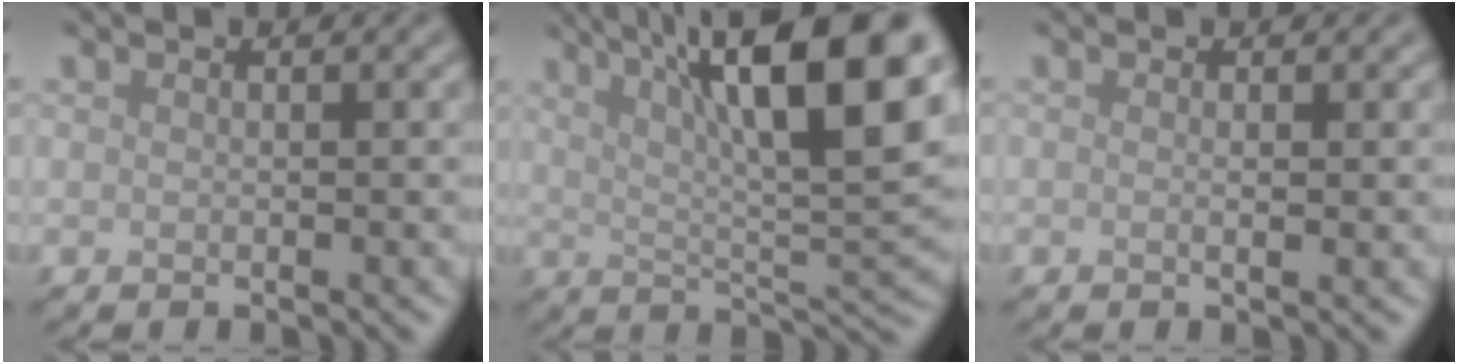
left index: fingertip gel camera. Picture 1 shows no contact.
{"total": 14.5, "force": [6.3, 3.6, 12.6], "torque": [-0.179, 0.010, 0.104]}
{"total": 0.9, "force": [0.0, 0.2, 0.8], "torque": [-0.012, -0.002, -0.001]}